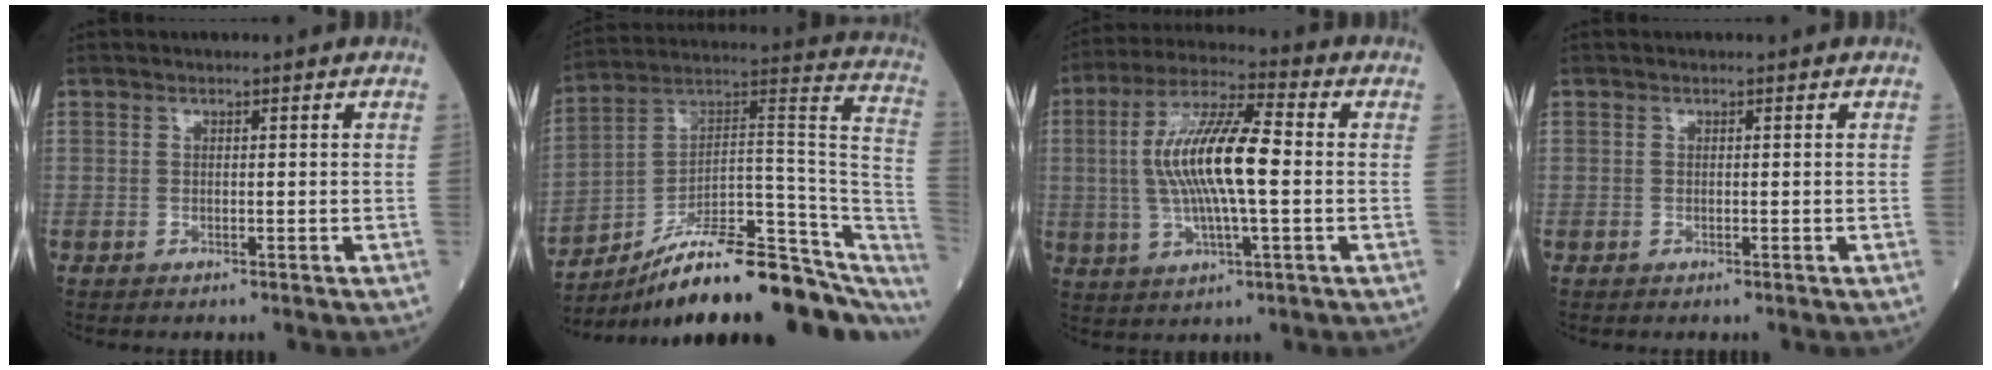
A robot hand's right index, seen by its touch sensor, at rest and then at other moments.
{"total": 25.3, "force": [-17.6, 5.9, 17.3], "torque": [-0.172, 0.048, -0.263]}
{"total": 13.3, "force": [0.2, 2.3, 13.1], "torque": [-0.260, 0.013, 0.002]}
{"total": 0.0}